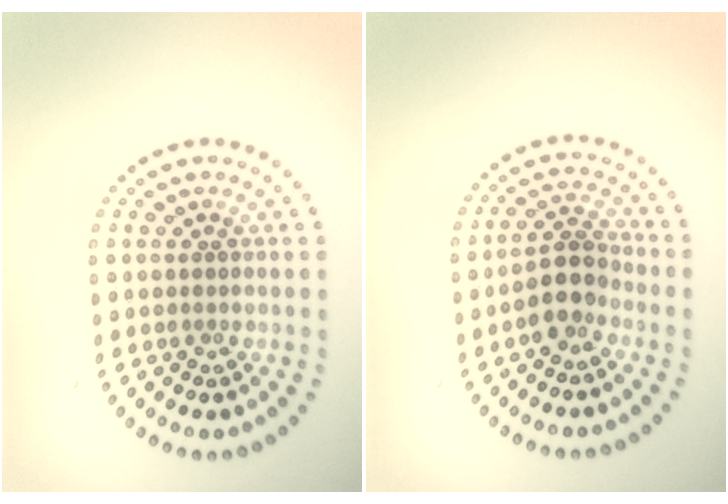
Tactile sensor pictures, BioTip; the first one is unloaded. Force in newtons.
{"total": 3.6, "press": 3.4, "slide": 1.2}